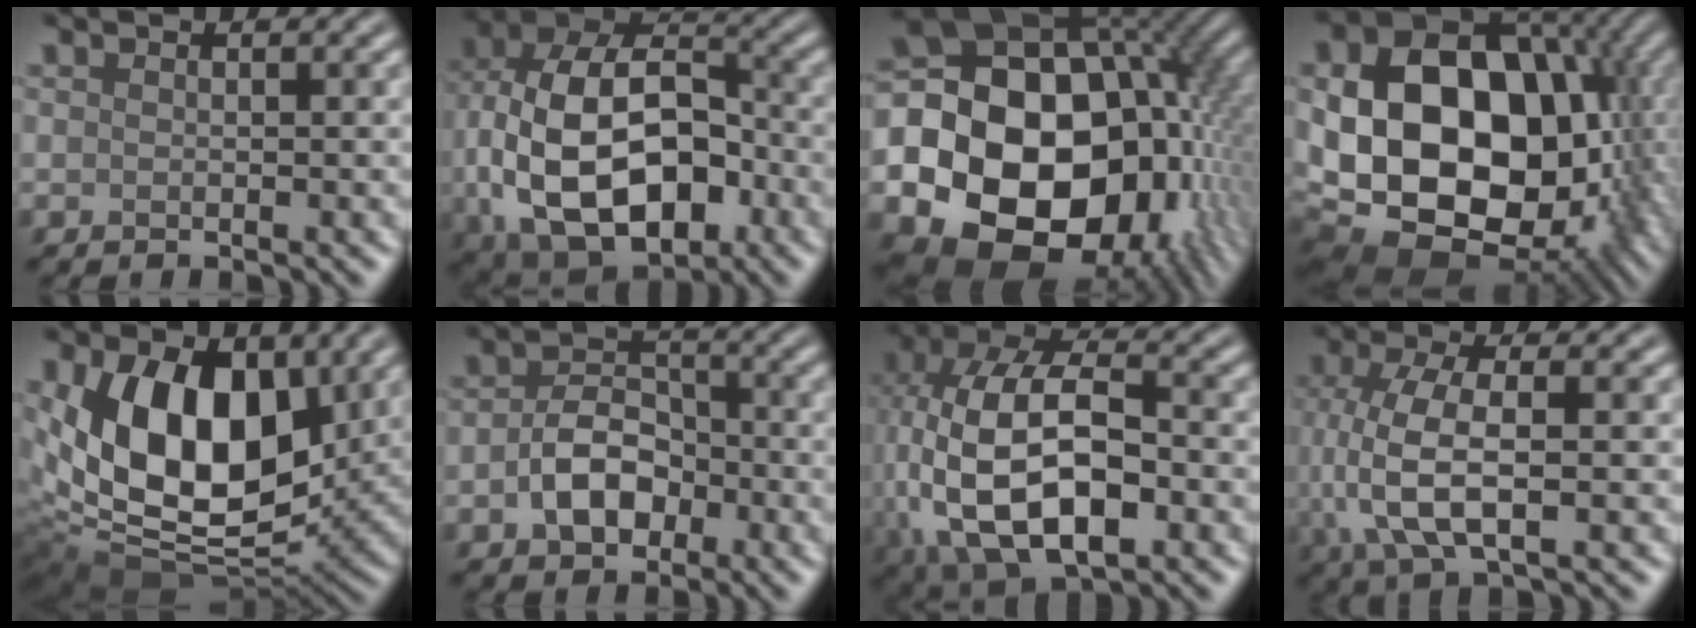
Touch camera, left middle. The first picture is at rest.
{"total": 14.6, "force": [-2.4, 9.6, 10.7], "torque": [-0.213, -0.018, -0.041]}
{"total": 23.4, "force": [-4.1, 19.0, 13.0], "torque": [-0.239, -0.014, -0.089]}
{"total": 21.4, "force": [-1.1, 16.2, 14.0], "torque": [-0.247, -0.022, 0.009]}
{"total": 13.2, "force": [2.7, 8.1, 10.0], "torque": [-0.171, -0.017, 0.046]}
{"total": 4.7, "force": [-1.4, 3.3, 3.0], "torque": [-0.054, 0.002, -0.028]}
{"total": 13.9, "force": [-1.5, 8.0, 11.3], "torque": [-0.231, -0.004, -0.027]}
{"total": 6.9, "force": [-0.3, 3.0, 6.2], "torque": [-0.138, -0.002, -0.005]}